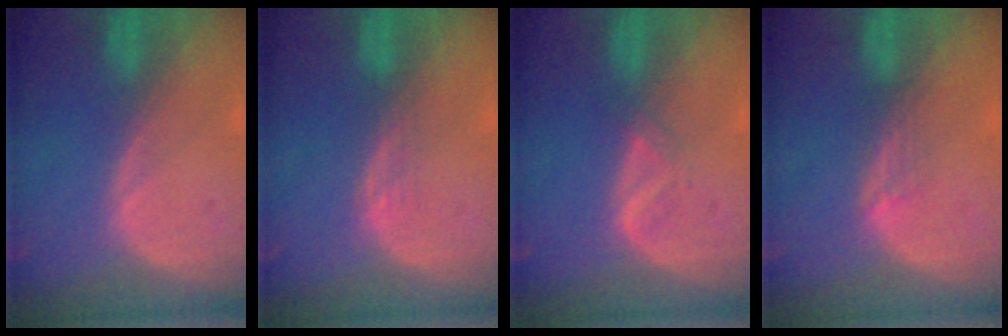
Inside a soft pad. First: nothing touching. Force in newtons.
{"total": 1.5, "press": 1.5, "slide": 0.3}
{"total": 1.8, "press": 1.7, "slide": 0.3}
{"total": 2.0, "press": 1.6, "slide": 1.3}